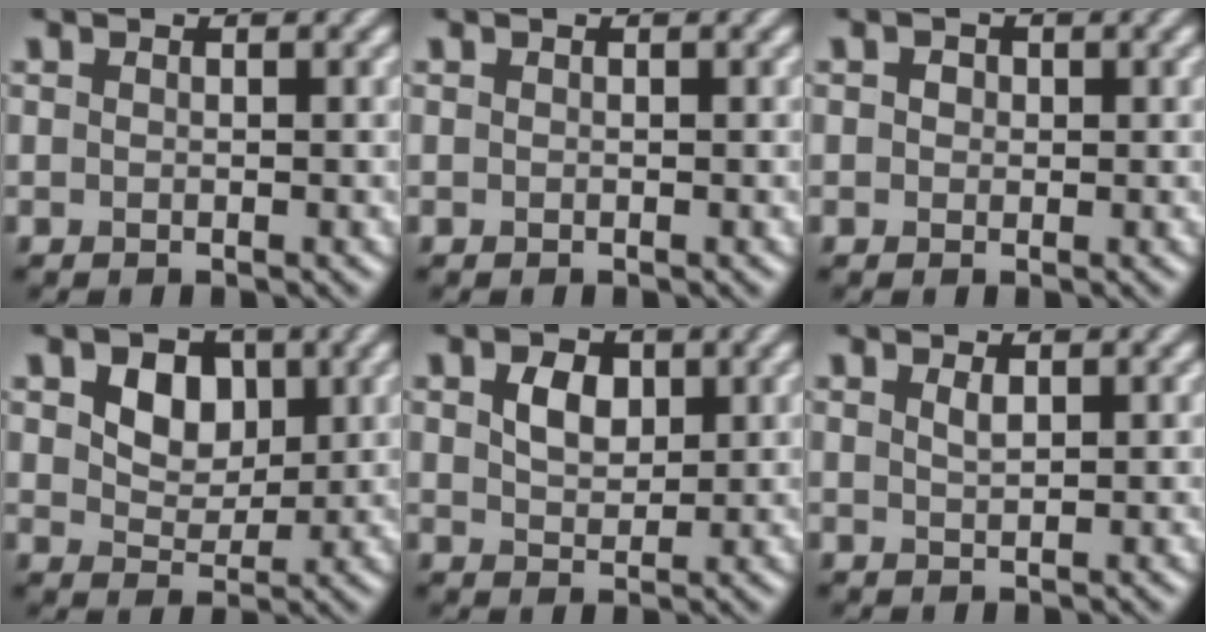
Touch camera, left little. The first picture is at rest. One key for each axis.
{"total": 0.0}
{"total": 1.0, "fx": 0.3, "fy": 0.9, "fz": 0.4, "tx": -0.006, "ty": 0.002, "tz": -0.002}
{"total": 4.4, "fx": 1.5, "fy": 3.1, "fz": 2.7, "tx": -0.053, "ty": -0.004, "tz": 0.015}
{"total": 2.9, "fx": 1.0, "fy": 1.9, "fz": 1.8, "tx": -0.042, "ty": 0.001, "tz": 0.020}
{"total": 1.0, "fx": 0.6, "fy": 0.3, "fz": 0.7, "tx": -0.017, "ty": 0.001, "tz": 0.011}